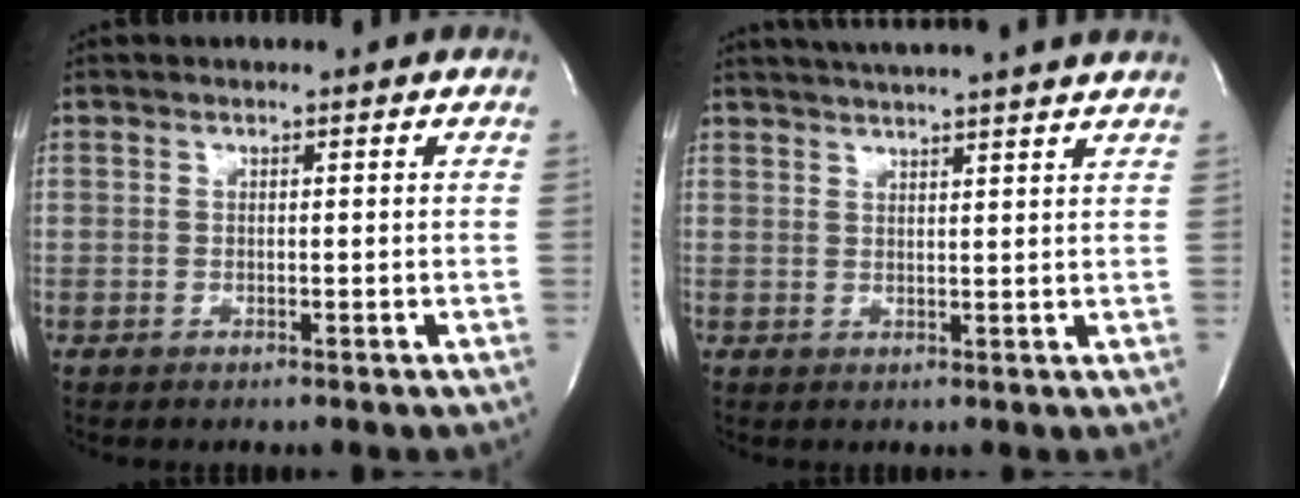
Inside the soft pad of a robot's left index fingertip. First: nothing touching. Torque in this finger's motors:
{"motor_torque": [-0.15, -0.20, 0.39, 0.10]}